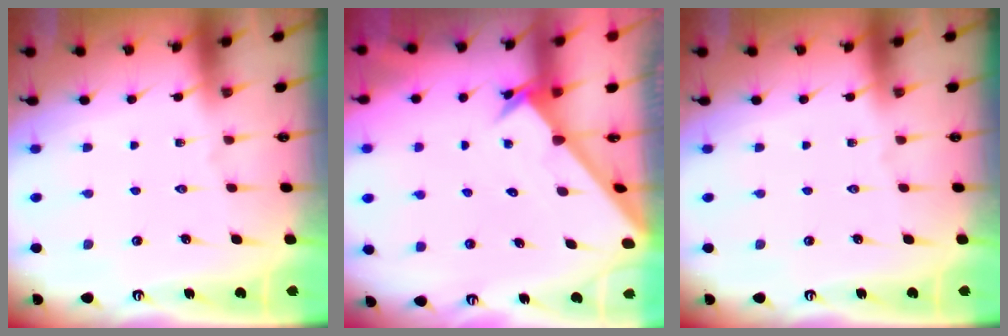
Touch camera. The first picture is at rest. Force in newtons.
{"total": 2.6, "press": 2.6, "slide": 0.2}
{"total": 0.0}